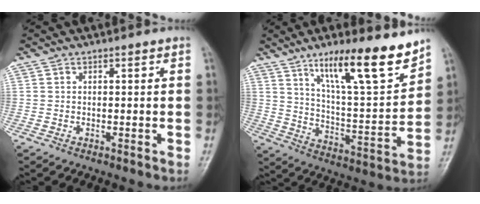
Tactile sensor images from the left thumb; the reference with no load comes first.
{"total": 16.9, "force": [11.8, 3.2, 11.7], "torque": [-0.167, -0.074, 0.202]}